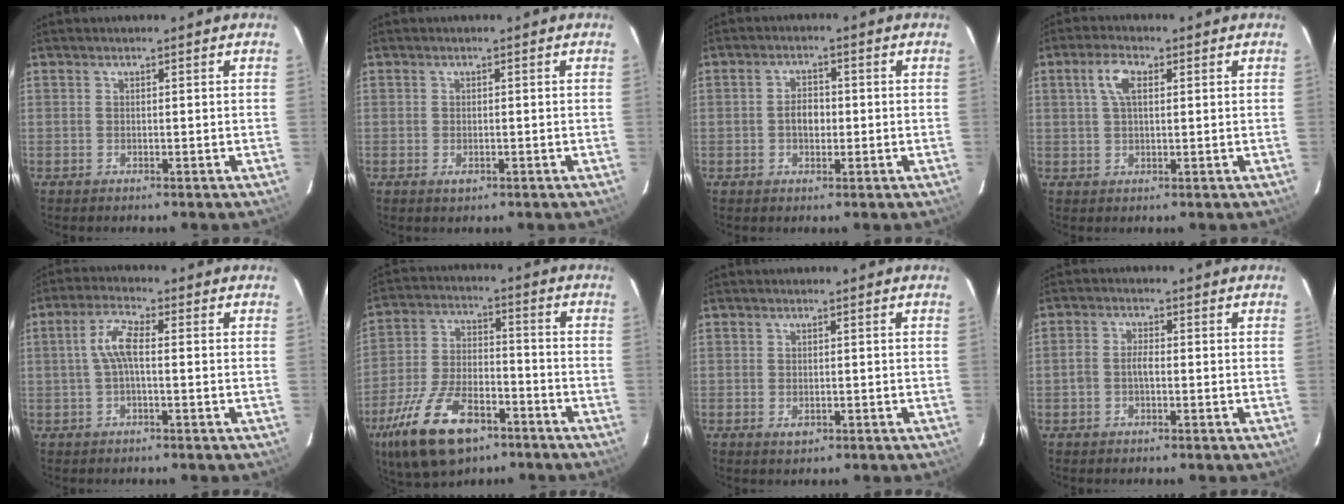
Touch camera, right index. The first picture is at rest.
{"total": 1.4, "force": [-0.6, 0.9, 0.8], "torque": [-0.014, -0.003, -0.008]}
{"total": 2.8, "force": [-0.4, 2.4, 1.5], "torque": [-0.025, 0.008, -0.005]}
{"total": 4.6, "force": [1.4, 2.0, 3.9], "torque": [-0.077, 0.011, 0.028]}
{"total": 5.1, "force": [-0.1, 1.3, 4.9], "torque": [-0.105, 0.014, -0.003]}
{"total": 18.8, "force": [-11.2, 8.7, 12.3], "torque": [-0.259, -0.023, -0.193]}
{"total": 1.7, "force": [-0.6, 1.3, 1.0], "torque": [-0.017, -0.003, -0.007]}
{"total": 2.9, "force": [-0.9, 1.6, 2.3], "torque": [-0.046, 0.006, -0.018]}